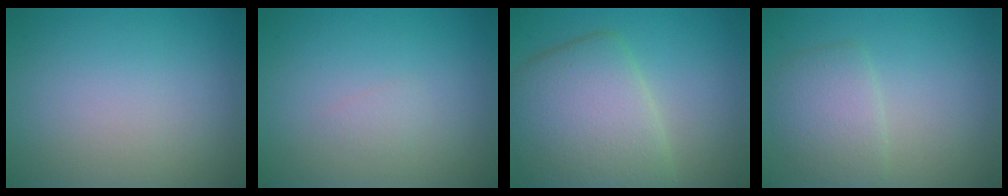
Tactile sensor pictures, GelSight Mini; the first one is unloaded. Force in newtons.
{"total": 0.6, "press": 0.6, "slide": 0.0}
{"total": 7.5, "press": 7.5, "slide": 0.5}
{"total": 3.2, "press": 3.2, "slide": 0.2}